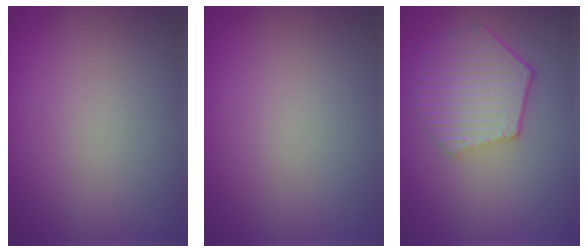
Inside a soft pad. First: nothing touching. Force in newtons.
{"total": 0.0}
{"total": 6.0, "press": 4.6, "slide": 3.9}